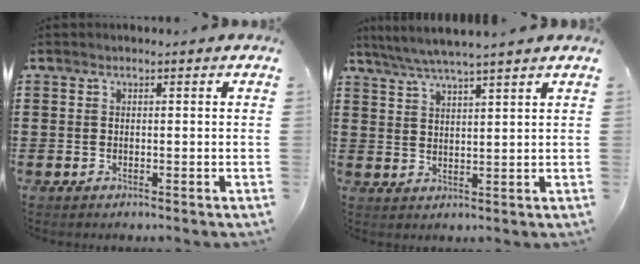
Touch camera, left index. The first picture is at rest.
{"total": 4.3, "force": [3.8, -0.5, 1.9], "torque": [-0.048, -0.015, 0.067]}